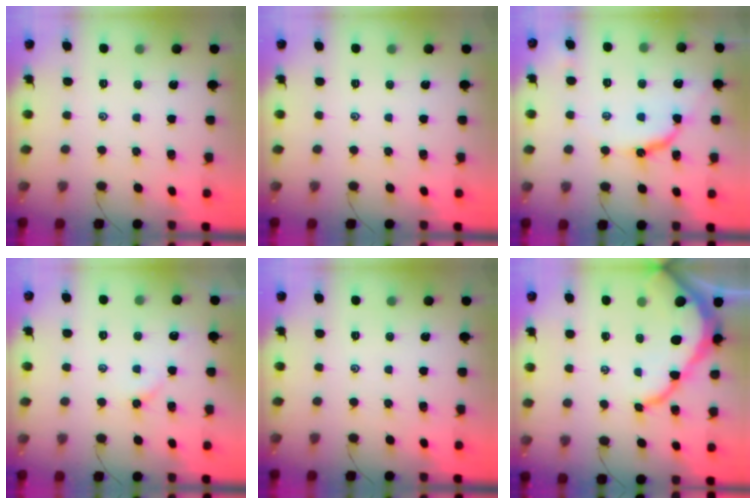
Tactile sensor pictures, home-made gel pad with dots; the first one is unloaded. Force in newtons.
{"total": 0.0}
{"total": 9.7, "press": 9.6, "slide": 0.8}
{"total": 3.9, "press": 3.9, "slide": 0.6}
{"total": 0.0}
{"total": 10.7, "press": 10.6, "slide": 1.3}